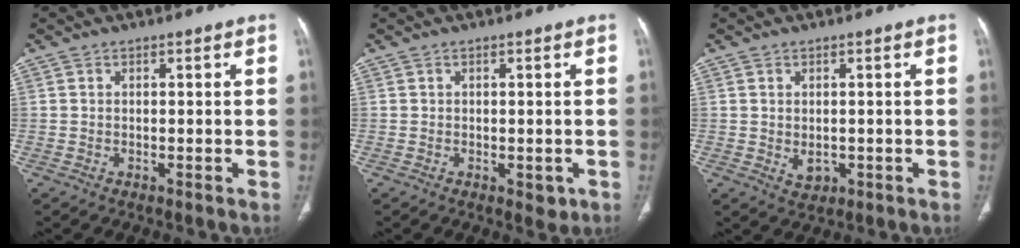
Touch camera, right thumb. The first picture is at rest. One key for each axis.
{"total": 2.3, "fx": -0.6, "fy": 1.4, "fz": 1.7, "tx": -0.009, "ty": -0.001, "tz": -0.003}
{"total": 2.8, "fx": -0.3, "fy": 2.1, "fz": 1.9, "tx": -0.024, "ty": -0.004, "tz": 0.005}